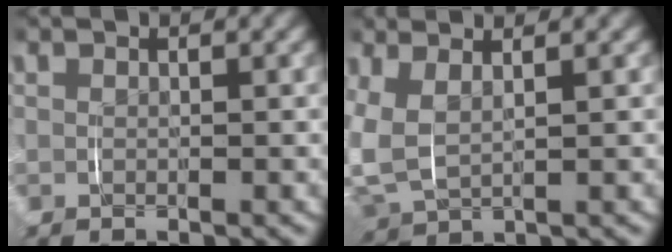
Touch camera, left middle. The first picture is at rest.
{"total": 6.7, "force": [1.2, 5.3, 4.0], "torque": [-0.130, -0.009, 0.023]}